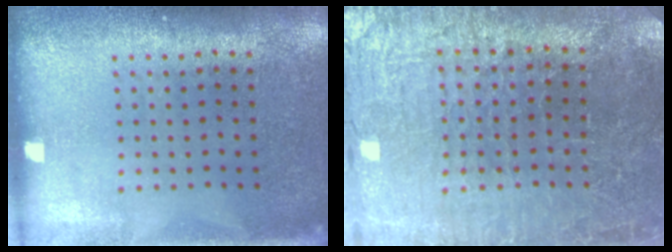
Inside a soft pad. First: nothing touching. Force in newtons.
{"total": 3.4, "press": 3.4, "slide": 0.3}